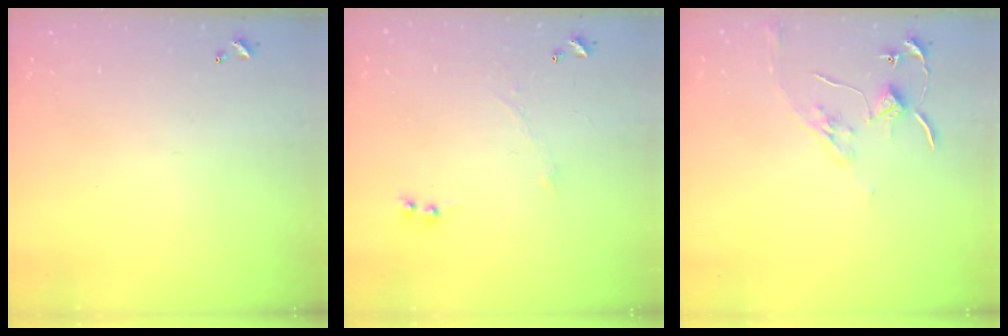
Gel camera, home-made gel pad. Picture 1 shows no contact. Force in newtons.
{"total": 0.0}
{"total": 7.8, "press": 7.8, "slide": 0.3}